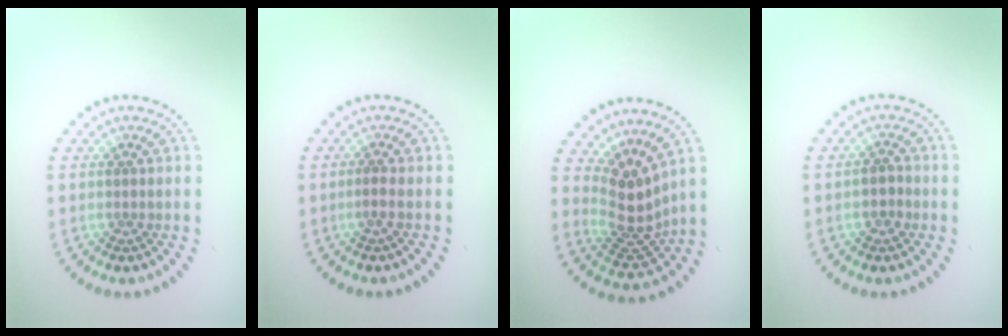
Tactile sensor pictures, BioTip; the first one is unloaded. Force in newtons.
{"total": 0.7, "press": 0.3, "slide": 0.6}
{"total": 4.2, "press": 3.1, "slide": 2.9}
{"total": 1.1, "press": 1.1, "slide": 0.3}